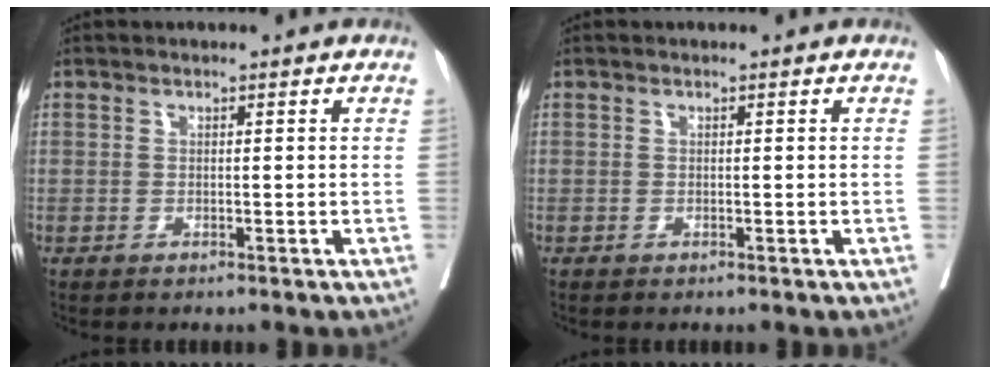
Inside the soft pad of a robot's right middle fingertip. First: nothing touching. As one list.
[{"total": 0.0}]